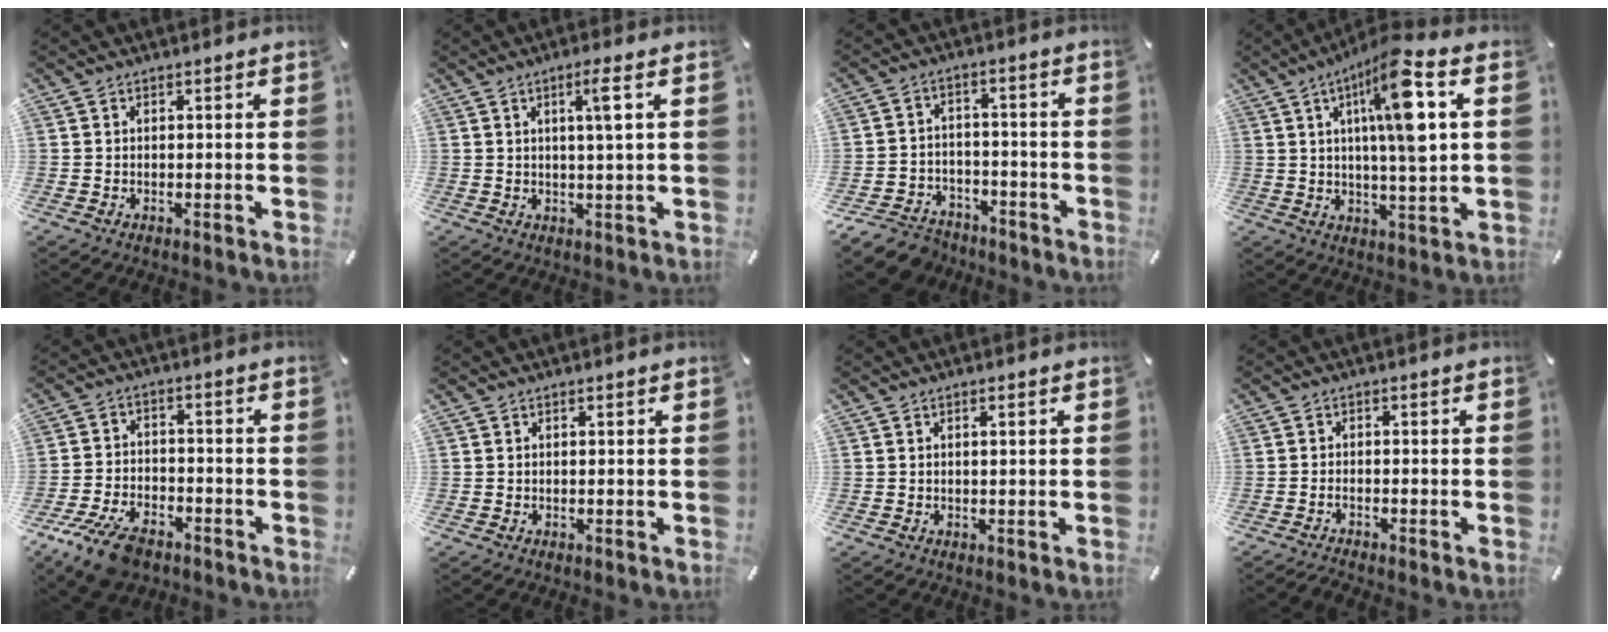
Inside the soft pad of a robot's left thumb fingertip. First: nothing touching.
{"total": 5.0, "force": [1.5, 0.0, 4.7], "torque": [-0.094, -0.003, 0.021]}
{"total": 7.8, "force": [-5.8, 4.6, 2.3], "torque": [-0.041, 0.032, -0.106]}
{"total": 14.8, "force": [4.5, 2.8, 13.8], "torque": [-0.235, -0.010, 0.065]}
{"total": 10.4, "force": [-7.0, 4.9, 5.8], "torque": [-0.115, 0.034, -0.130]}
{"total": 0.0}
{"total": 1.0, "force": [0.2, 0.1, 1.0], "torque": [-0.018, -0.001, 0.003]}
{"total": 1.8, "force": [-1.5, 0.3, 1.0], "torque": [-0.017, 0.005, -0.027]}